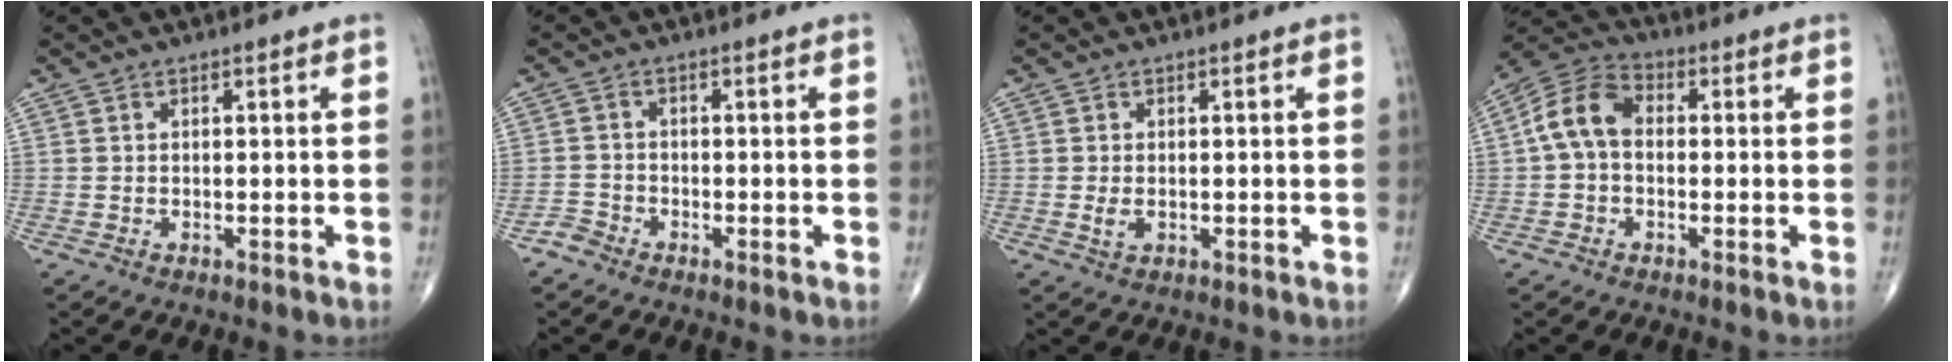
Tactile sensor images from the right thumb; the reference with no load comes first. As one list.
[{"total": 1.9, "force": [-1.7, 0.9, -0.1], "torque": [0.007, 0.002, -0.038]}, {"total": 1.9, "force": [-0.2, 1.2, 1.4], "torque": [-0.028, -0.002, -0.002]}, {"total": 9.0, "force": [0.3, 6.2, 6.5], "torque": [-0.120, 0.028, -0.007]}]